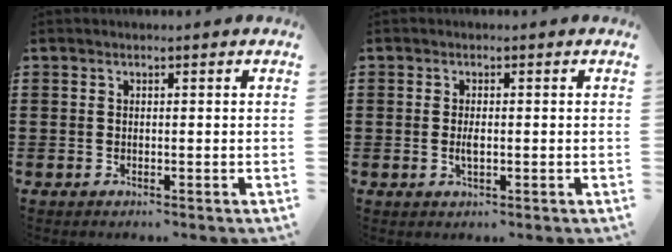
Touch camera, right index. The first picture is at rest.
{"total": 1.7, "force": [-0.2, 0.6, 1.6], "torque": [-0.029, 0.000, -0.003]}